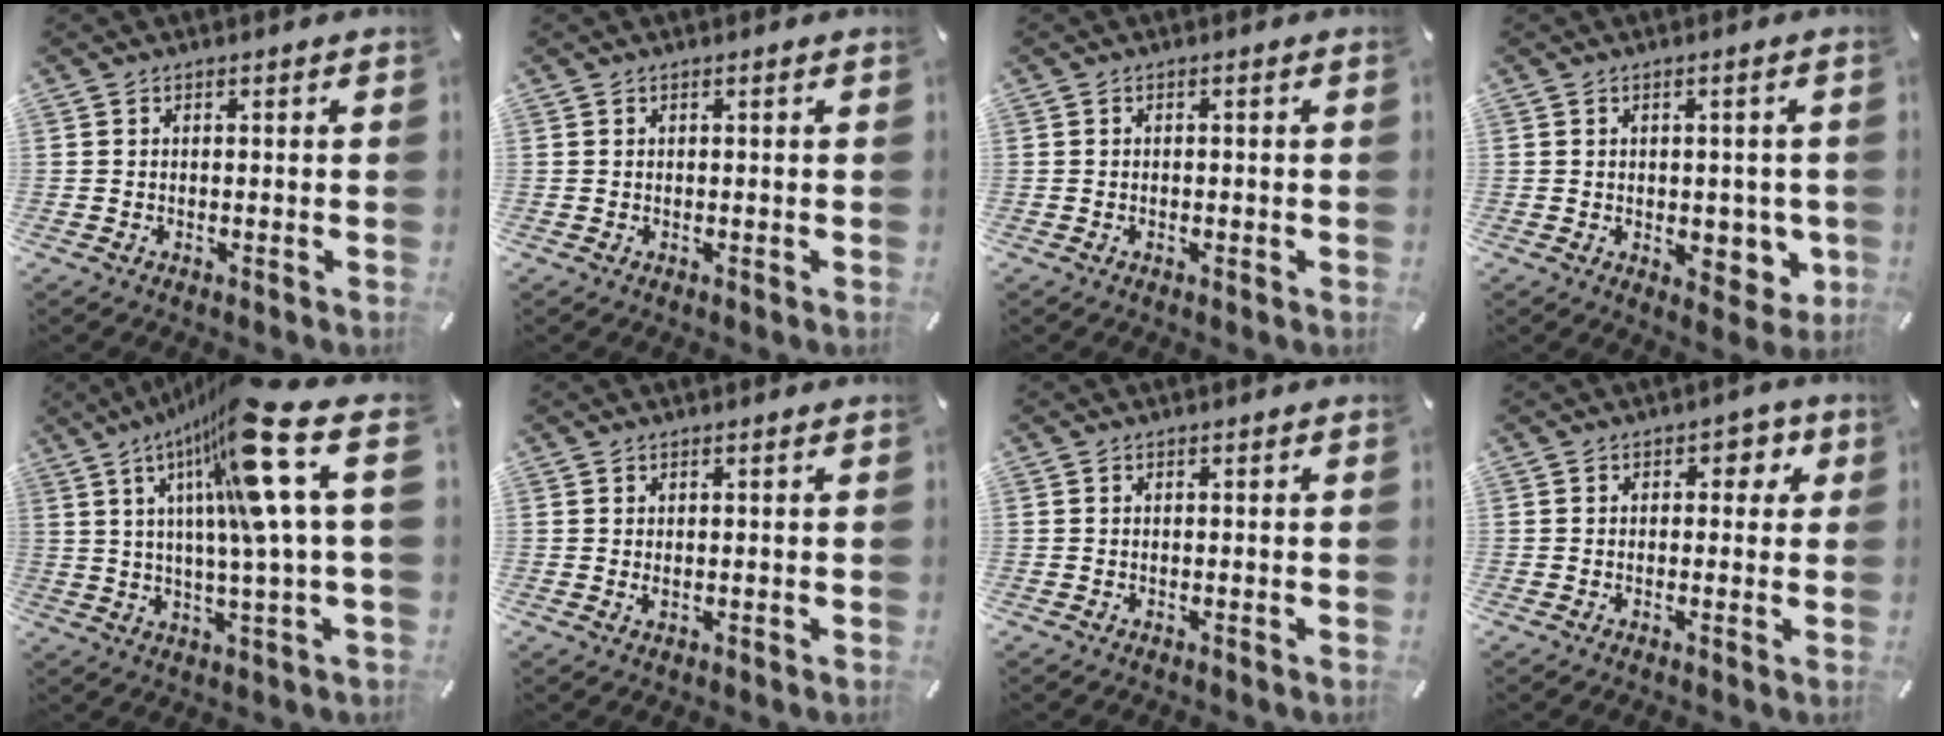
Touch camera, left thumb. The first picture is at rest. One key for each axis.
{"total": 0.0}
{"total": 0.7, "fx": -0.2, "fy": 0.3, "fz": 0.6, "tx": -0.012, "ty": -0.001, "tz": -0.004}
{"total": 7.3, "fx": -1.0, "fy": 4.5, "fz": 5.7, "tx": -0.052, "ty": -0.002, "tz": -0.013}
{"total": 21.6, "fx": 9.4, "fy": 1.7, "fz": 19.3, "tx": -0.310, "ty": -0.064, "tz": 0.136}
{"total": 1.0, "fx": 0.2, "fy": 0.2, "fz": 1.0, "tx": -0.018, "ty": -0.003, "tz": 0.004}
{"total": 0.0}
{"total": 3.2, "fx": 0.6, "fy": 2.5, "fz": 2.0, "tx": -0.012, "ty": -0.001, "tz": -0.002}